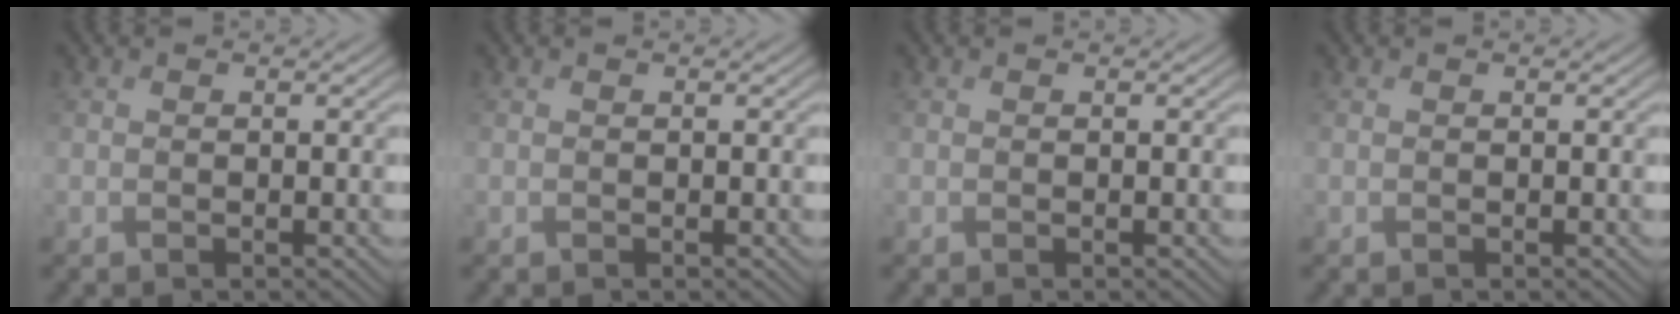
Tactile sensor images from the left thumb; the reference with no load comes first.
{"total": 0.0}
{"total": 0.0}
{"total": 0.0}